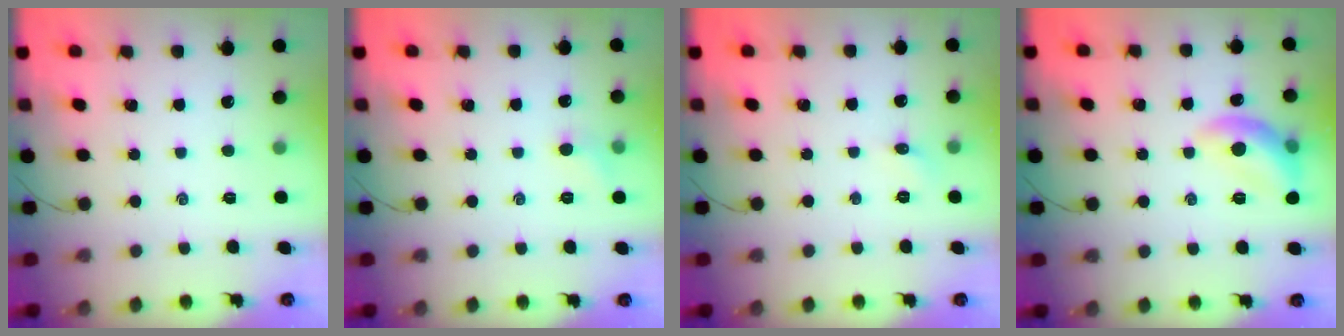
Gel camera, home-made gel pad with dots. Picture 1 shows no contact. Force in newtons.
{"total": 4.0, "press": 3.8, "slide": 1.2}
{"total": 3.8, "press": 3.6, "slide": 1.3}
{"total": 11.3, "press": 11.3, "slide": 0.9}